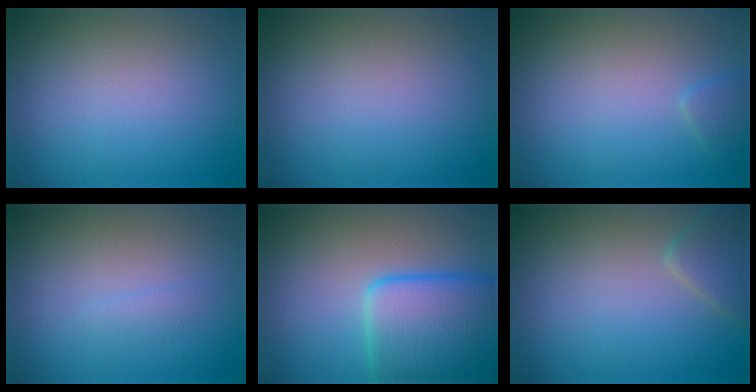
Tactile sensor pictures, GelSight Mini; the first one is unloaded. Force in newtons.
{"total": 0.0}
{"total": 1.0, "press": 1.0, "slide": 0.0}
{"total": 0.7, "press": 0.7, "slide": 0.0}
{"total": 8.0, "press": 8.0, "slide": 0.4}
{"total": 2.1, "press": 2.1, "slide": 0.1}